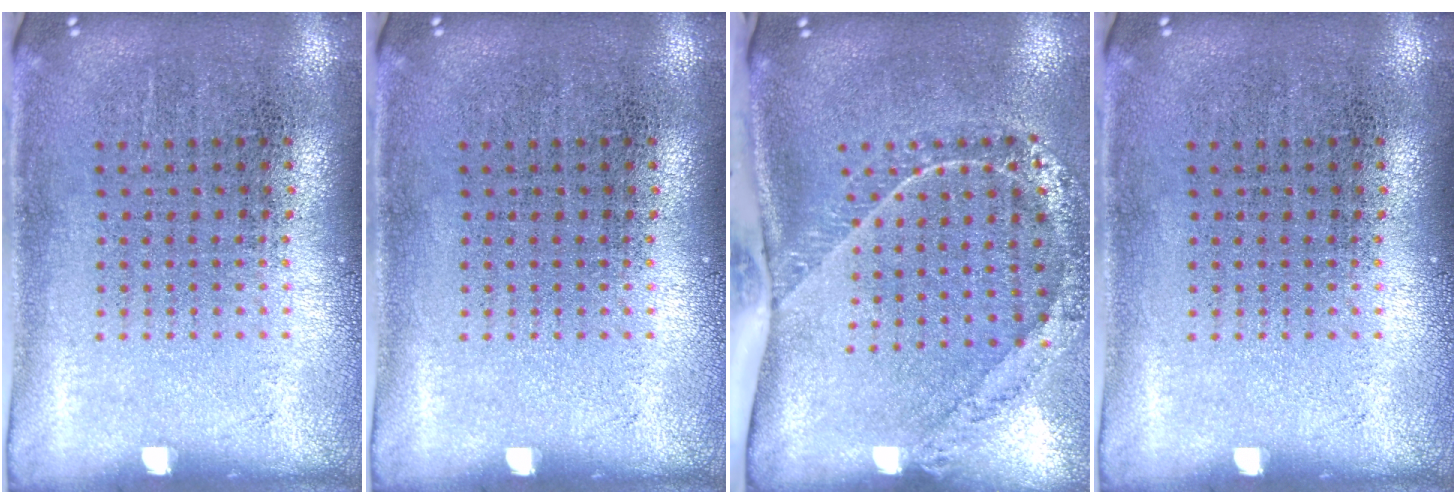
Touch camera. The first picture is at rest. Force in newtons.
{"total": 0.0}
{"total": 1.8, "press": 1.5, "slide": 1.1}
{"total": 0.0}